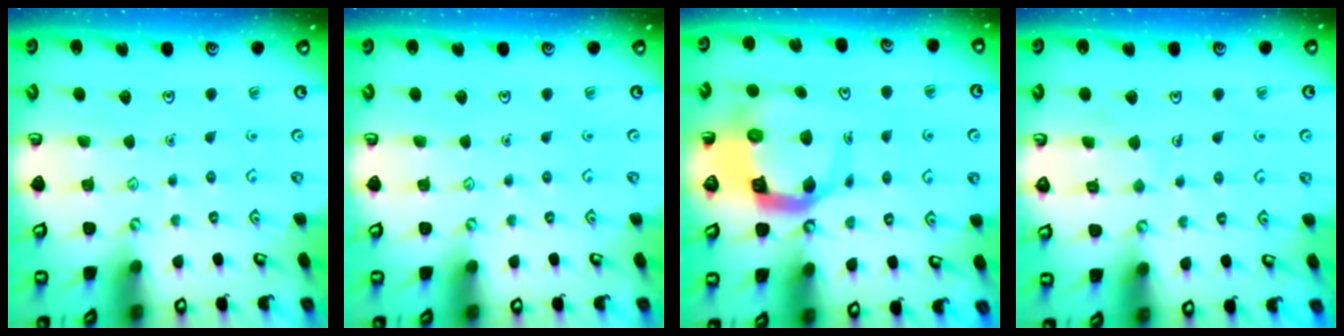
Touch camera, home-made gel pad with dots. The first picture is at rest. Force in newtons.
{"total": 0.0}
{"total": 8.9, "press": 8.8, "slide": 1.3}
{"total": 3.8, "press": 3.8, "slide": 0.3}